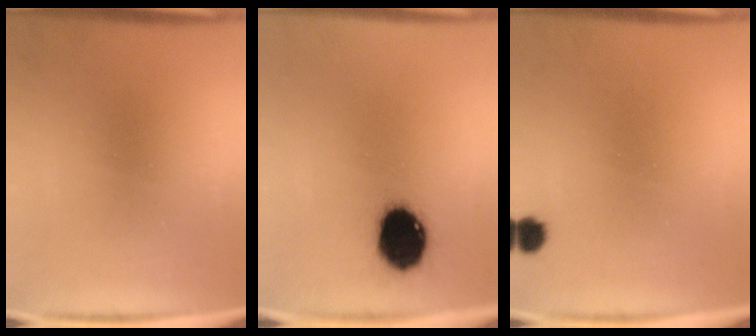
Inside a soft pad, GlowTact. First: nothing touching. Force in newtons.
{"total": 13.1}
{"total": 2.3}